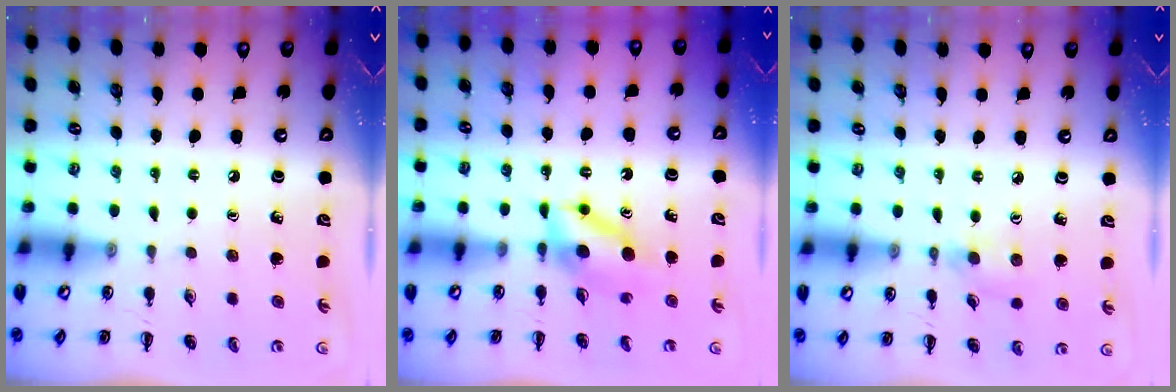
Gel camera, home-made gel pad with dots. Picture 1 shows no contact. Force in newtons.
{"total": 6.1, "press": 6.1, "slide": 0.9}
{"total": 4.9, "press": 4.6, "slide": 1.8}